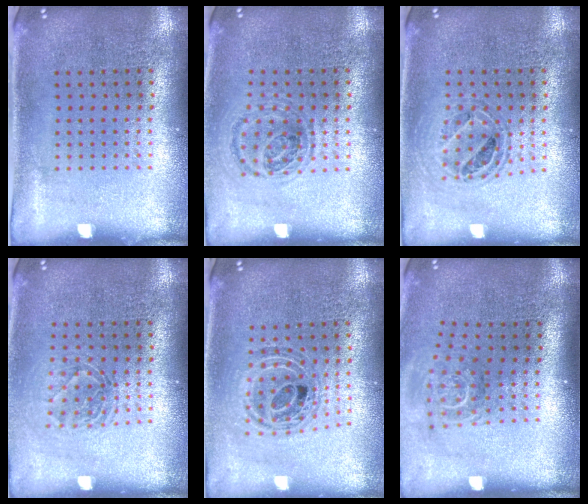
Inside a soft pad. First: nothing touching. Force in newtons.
{"total": 1.0, "press": 1.0, "slide": 0.2}
{"total": 0.8, "press": 0.8, "slide": 0.1}
{"total": 1.3, "press": 1.1, "slide": 0.7}
{"total": 0.7, "press": 0.7, "slide": 0.2}
{"total": 1.7, "press": 1.2, "slide": 1.2}